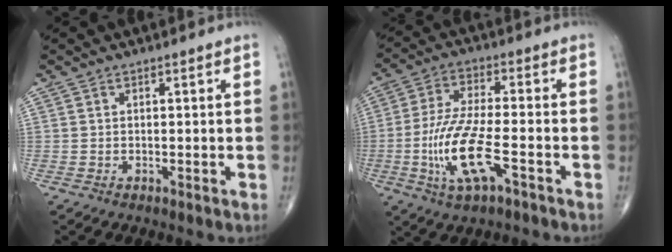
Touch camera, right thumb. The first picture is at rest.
{"total": 12.2, "force": [-4.1, 3.5, 10.9], "torque": [-0.231, 0.013, -0.075]}